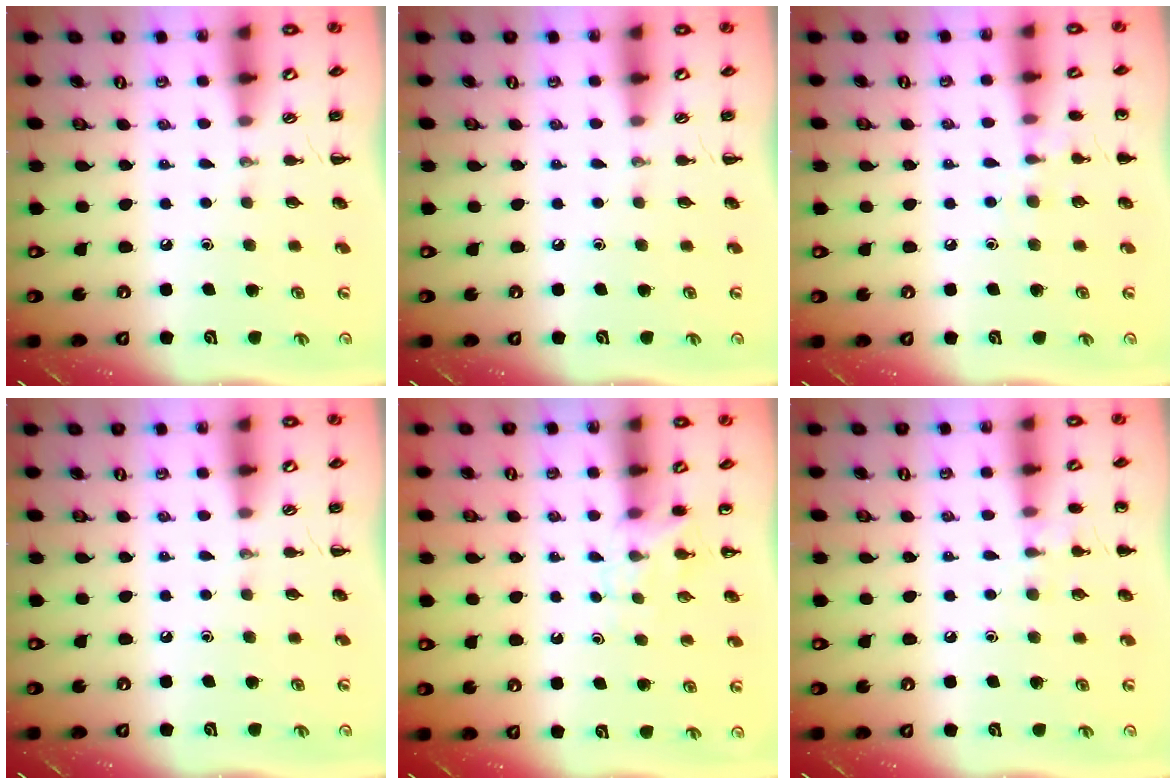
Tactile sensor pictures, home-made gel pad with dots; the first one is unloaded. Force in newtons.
{"total": 0.0}
{"total": 6.8, "press": 6.6, "slide": 1.9}
{"total": 0.0}
{"total": 3.8, "press": 3.6, "slide": 1.3}
{"total": 7.2, "press": 7.0, "slide": 1.7}